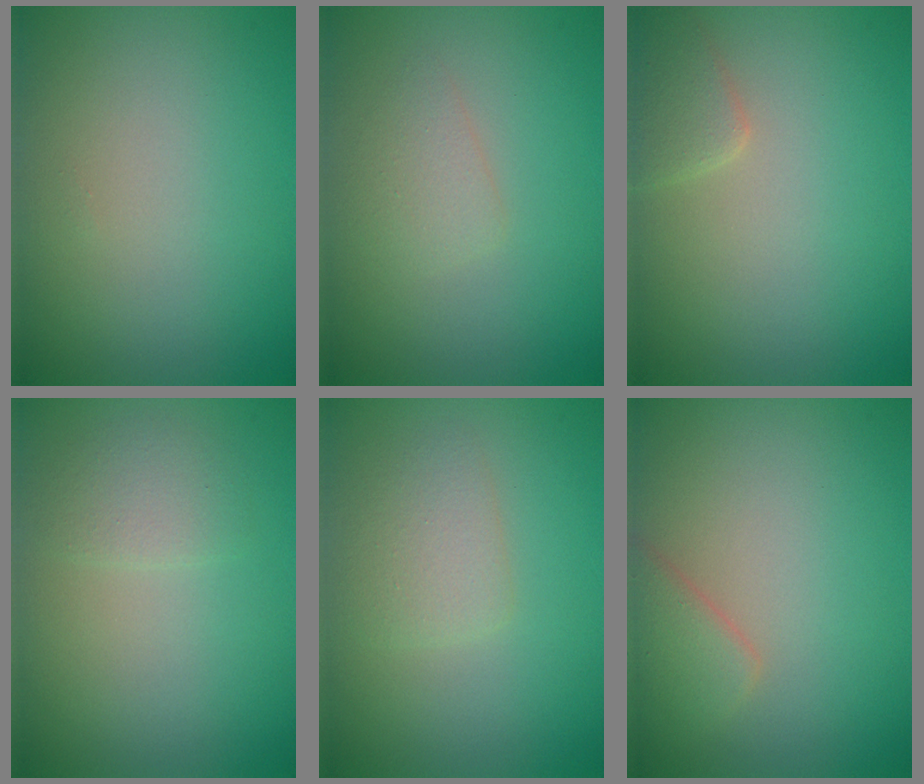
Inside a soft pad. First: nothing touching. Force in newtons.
{"total": 1.5, "press": 1.5, "slide": 0.1}
{"total": 1.7, "press": 1.7, "slide": 0.1}
{"total": 1.5, "press": 1.5, "slide": 0.1}
{"total": 2.0, "press": 2.0, "slide": 0.0}
{"total": 1.9, "press": 1.9, "slide": 0.2}